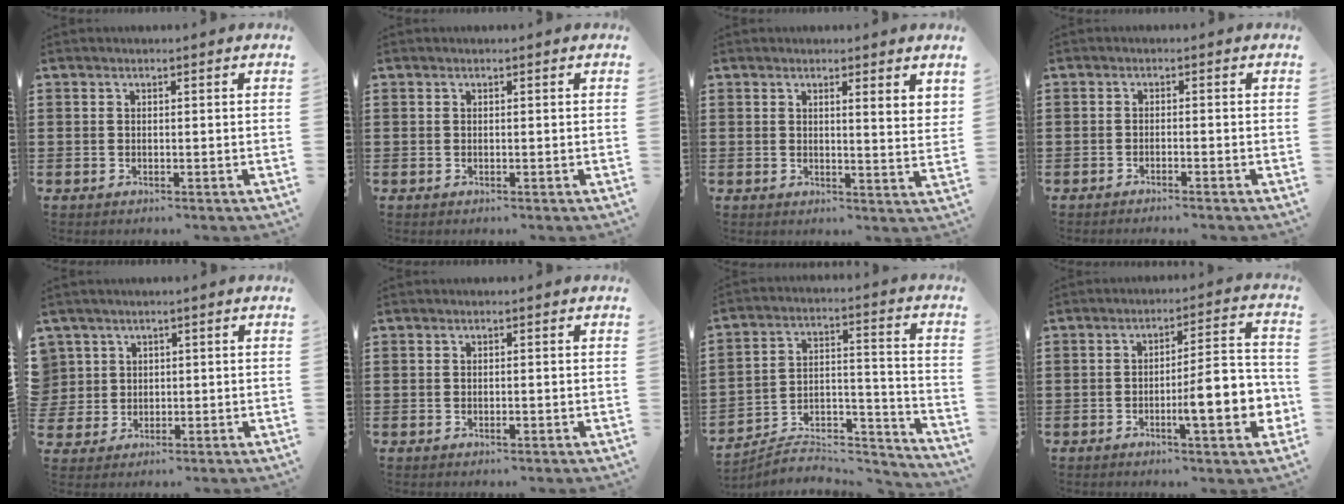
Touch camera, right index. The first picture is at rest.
{"total": 0.0}
{"total": 1.8, "force": [1.5, -0.3, 0.9], "torque": [-0.015, -0.003, 0.025]}
{"total": 1.1, "force": [-1.0, -0.2, 0.3], "torque": [-0.005, 0.000, -0.020]}
{"total": 3.3, "force": [0.8, 3.2, -0.2], "torque": [-0.014, 0.013, 0.014]}
{"total": 0.6, "force": [-0.3, 0.2, 0.5], "torque": [-0.011, -0.004, -0.004]}
{"total": 6.4, "force": [-6.0, 1.8, 1.3], "torque": [-0.013, 0.009, -0.117]}
{"total": 10.1, "force": [-2.8, 2.2, 9.4], "torque": [-0.128, -0.011, -0.049]}